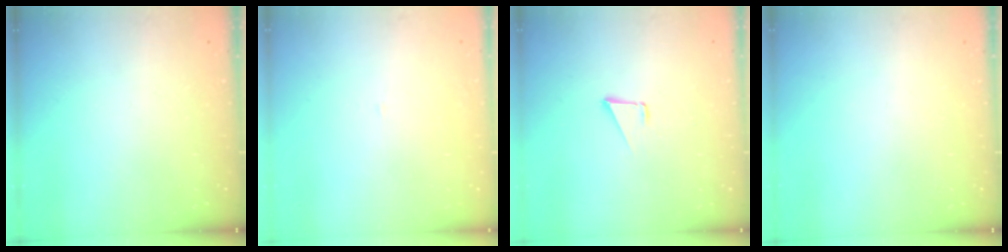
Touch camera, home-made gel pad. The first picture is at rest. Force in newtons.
{"total": 3.0, "press": 3.0, "slide": 0.2}
{"total": 1.6, "press": 1.5, "slide": 0.1}
{"total": 0.0}